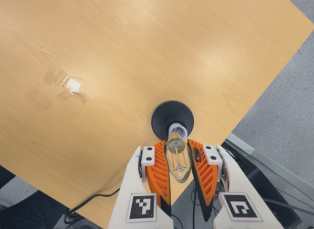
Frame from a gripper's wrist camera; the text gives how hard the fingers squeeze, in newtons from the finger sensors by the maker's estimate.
{"total": 21.5, "left": 24.2, "right": 18.8}